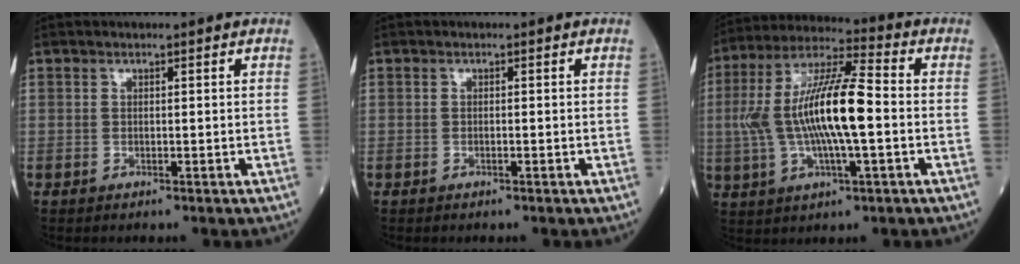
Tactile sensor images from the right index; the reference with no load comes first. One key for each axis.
{"total": 0.5, "fx": -0.2, "fy": 0.0, "fz": 0.5, "tx": -0.012, "ty": -0.001, "tz": -0.003}
{"total": 15.6, "fx": -0.8, "fy": 2.8, "fz": 15.4, "tx": -0.308, "ty": 0.014, "tz": -0.018}